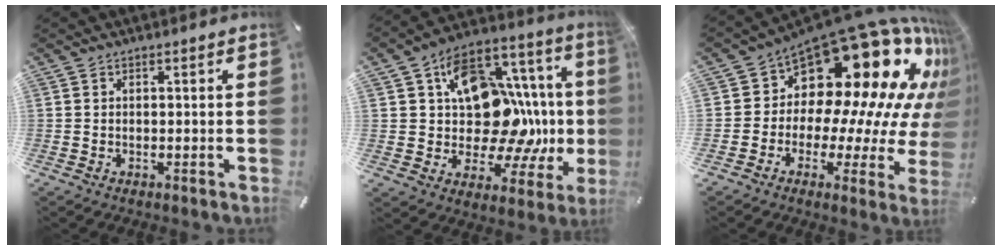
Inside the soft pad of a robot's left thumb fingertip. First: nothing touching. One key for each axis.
{"total": 20.0, "fx": 2.0, "fy": 15.1, "fz": 12.9, "tx": -0.168, "ty": -0.039, "tz": 0.057}
{"total": 24.2, "fx": 13.1, "fy": 12.6, "fz": 15.9, "tx": -0.215, "ty": -0.143, "tz": 0.239}